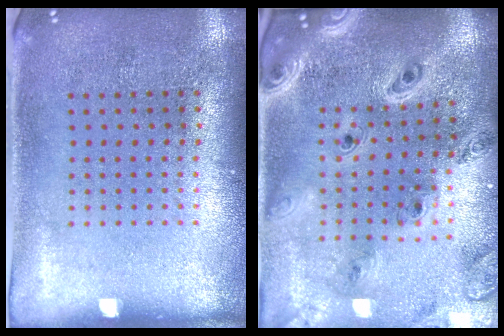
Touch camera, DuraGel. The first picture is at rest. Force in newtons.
{"total": 2.5, "press": 2.2, "slide": 1.1}